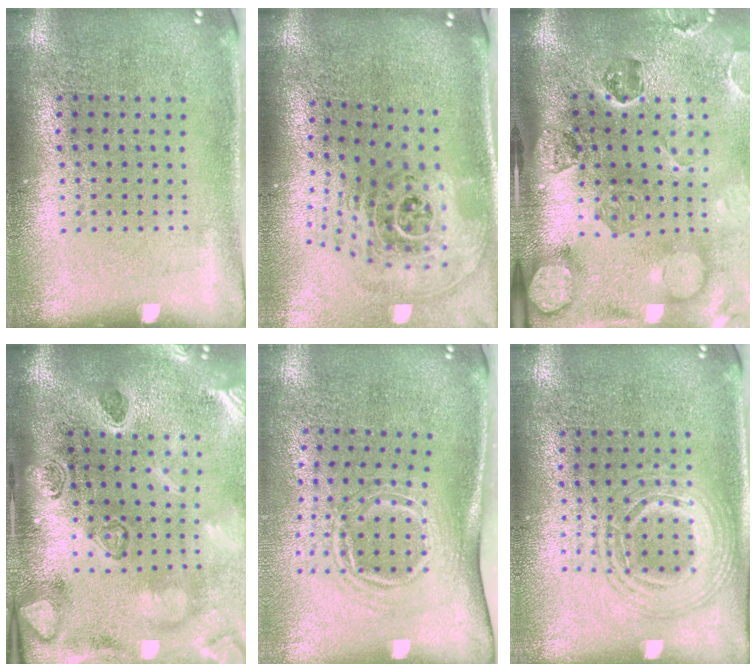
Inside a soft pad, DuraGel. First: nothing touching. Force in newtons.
{"total": 2.5, "press": 1.7, "slide": 1.8}
{"total": 3.1, "press": 2.8, "slide": 1.3}
{"total": 4.4, "press": 3.2, "slide": 2.9}
{"total": 1.7, "press": 1.2, "slide": 1.2}
{"total": 1.7, "press": 1.7, "slide": 0.1}